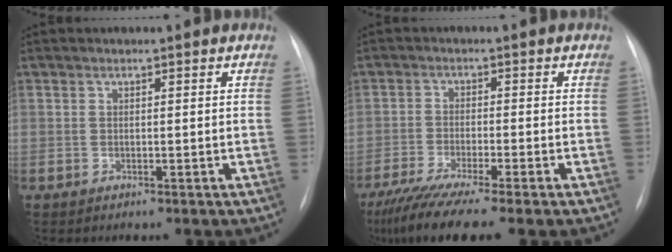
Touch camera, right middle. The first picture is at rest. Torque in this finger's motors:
{"motor_torque": [1.15, -0.99, 0.25, 0.08]}